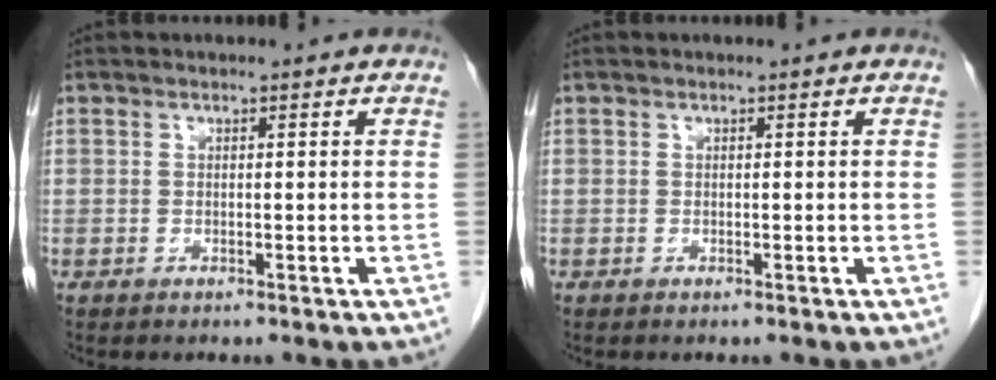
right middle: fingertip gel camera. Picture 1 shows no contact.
{"total": 0.0}